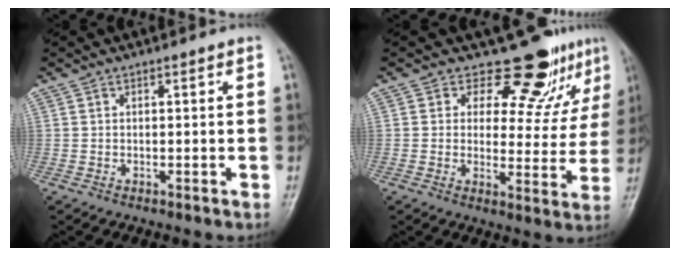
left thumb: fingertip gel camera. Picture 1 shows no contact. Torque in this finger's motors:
{"motor_torque": [-0.25, 0.39, -0.46, -0.42, -0.07]}